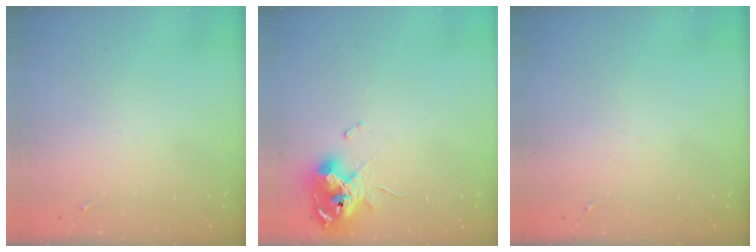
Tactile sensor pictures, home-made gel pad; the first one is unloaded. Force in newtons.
{"total": 11.9, "press": 11.8, "slide": 1.4}
{"total": 0.0}